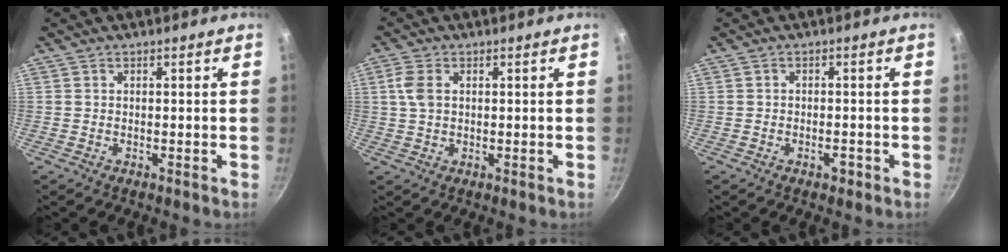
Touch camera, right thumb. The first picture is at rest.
{"total": 4.2, "force": [1.0, 2.7, 3.1], "torque": [-0.066, 0.004, 0.019]}
{"total": 1.8, "force": [-1.0, 1.0, 1.1], "torque": [-0.011, 0.008, -0.014]}